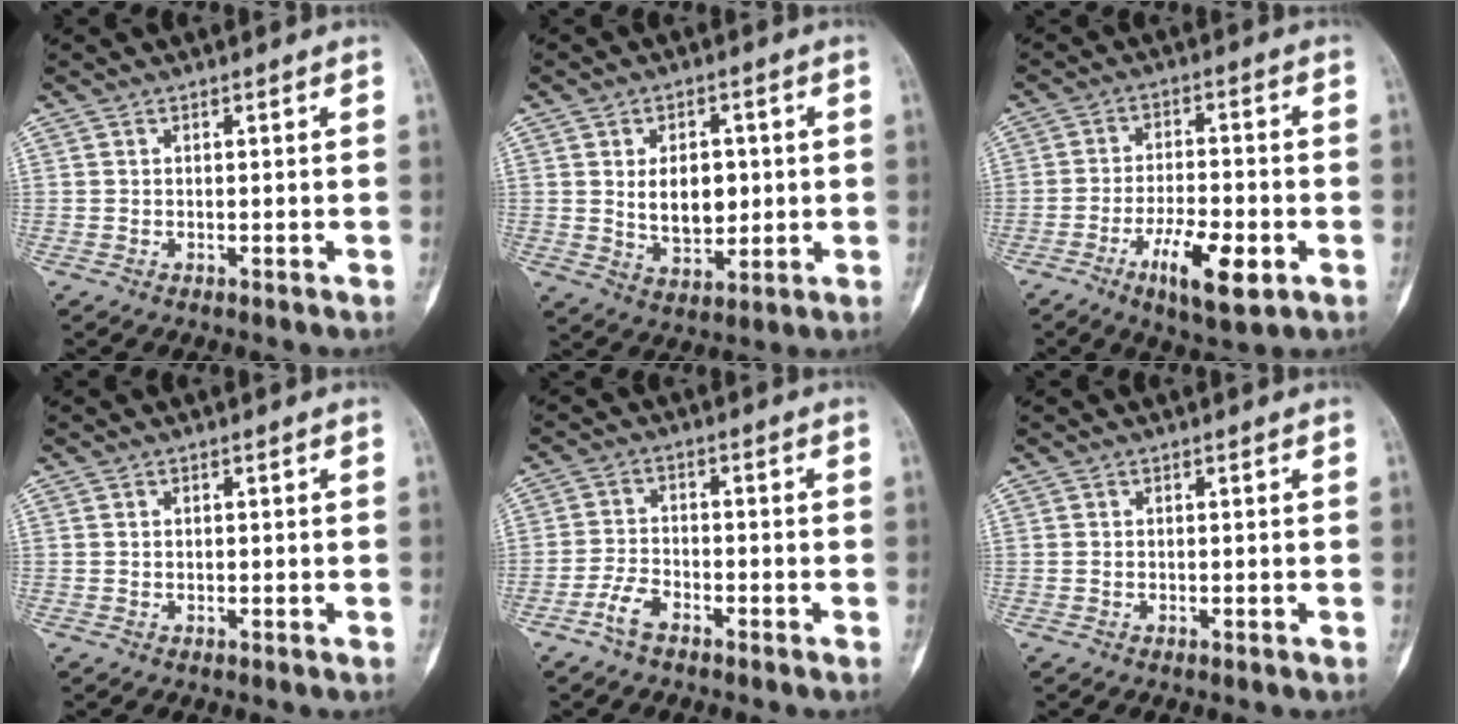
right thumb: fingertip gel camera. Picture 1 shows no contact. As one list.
[{"total": 9.2, "force": [0.9, 6.0, 7.0], "torque": [-0.084, -0.012, 0.026]}, {"total": 10.7, "force": [-4.5, 3.6, 9.0], "torque": [-0.153, 0.013, -0.071]}, {"total": 0.6, "force": [0.1, 0.4, 0.4], "torque": [-0.008, 0.001, 0.004]}, {"total": 4.3, "force": [-2.9, 2.0, 2.4], "torque": [-0.045, 0.019, -0.059]}, {"total": 0.0}]